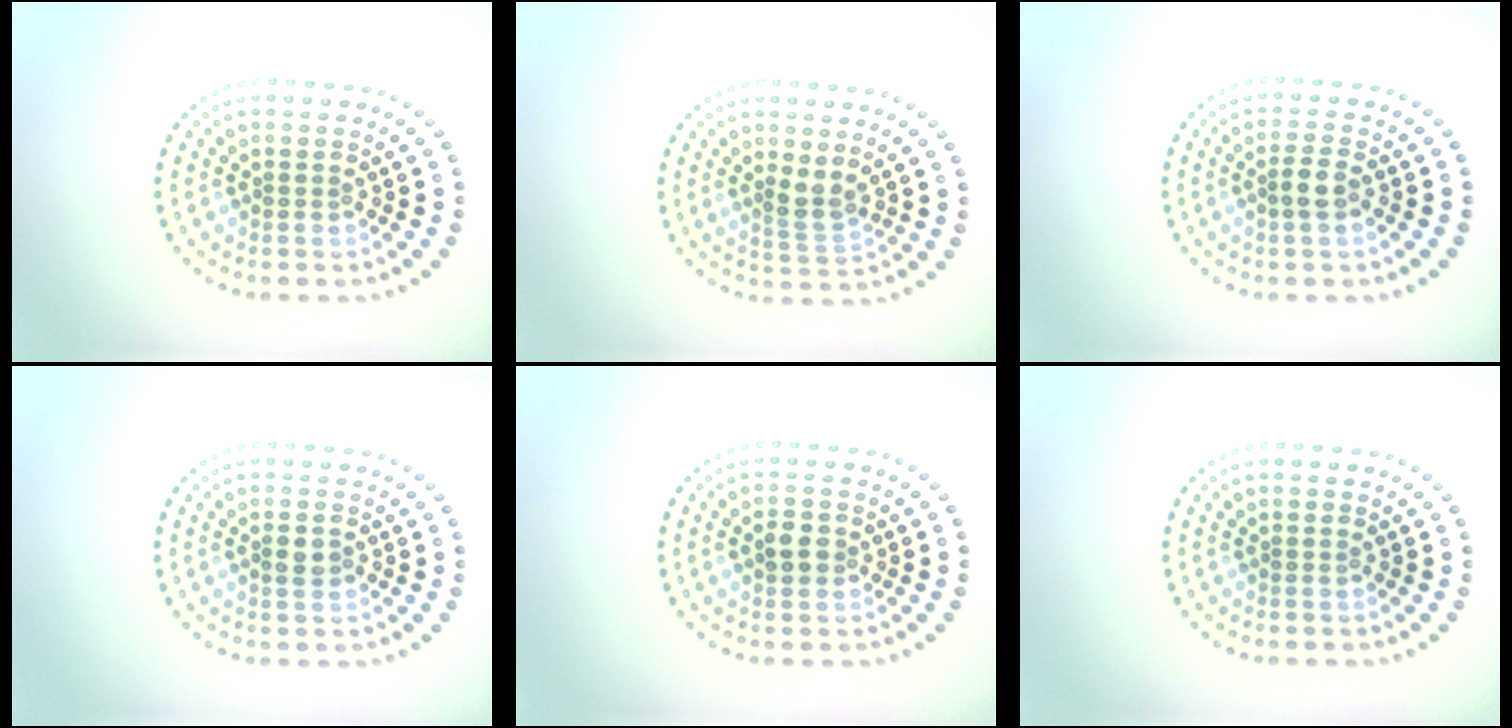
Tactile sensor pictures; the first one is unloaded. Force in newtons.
{"total": 2.0, "press": 1.6, "slide": 1.2}
{"total": 1.9, "press": 1.7, "slide": 0.7}
{"total": 1.4, "press": 1.4, "slide": 0.1}
{"total": 2.0, "press": 2.0, "slide": 0.2}
{"total": 0.0}